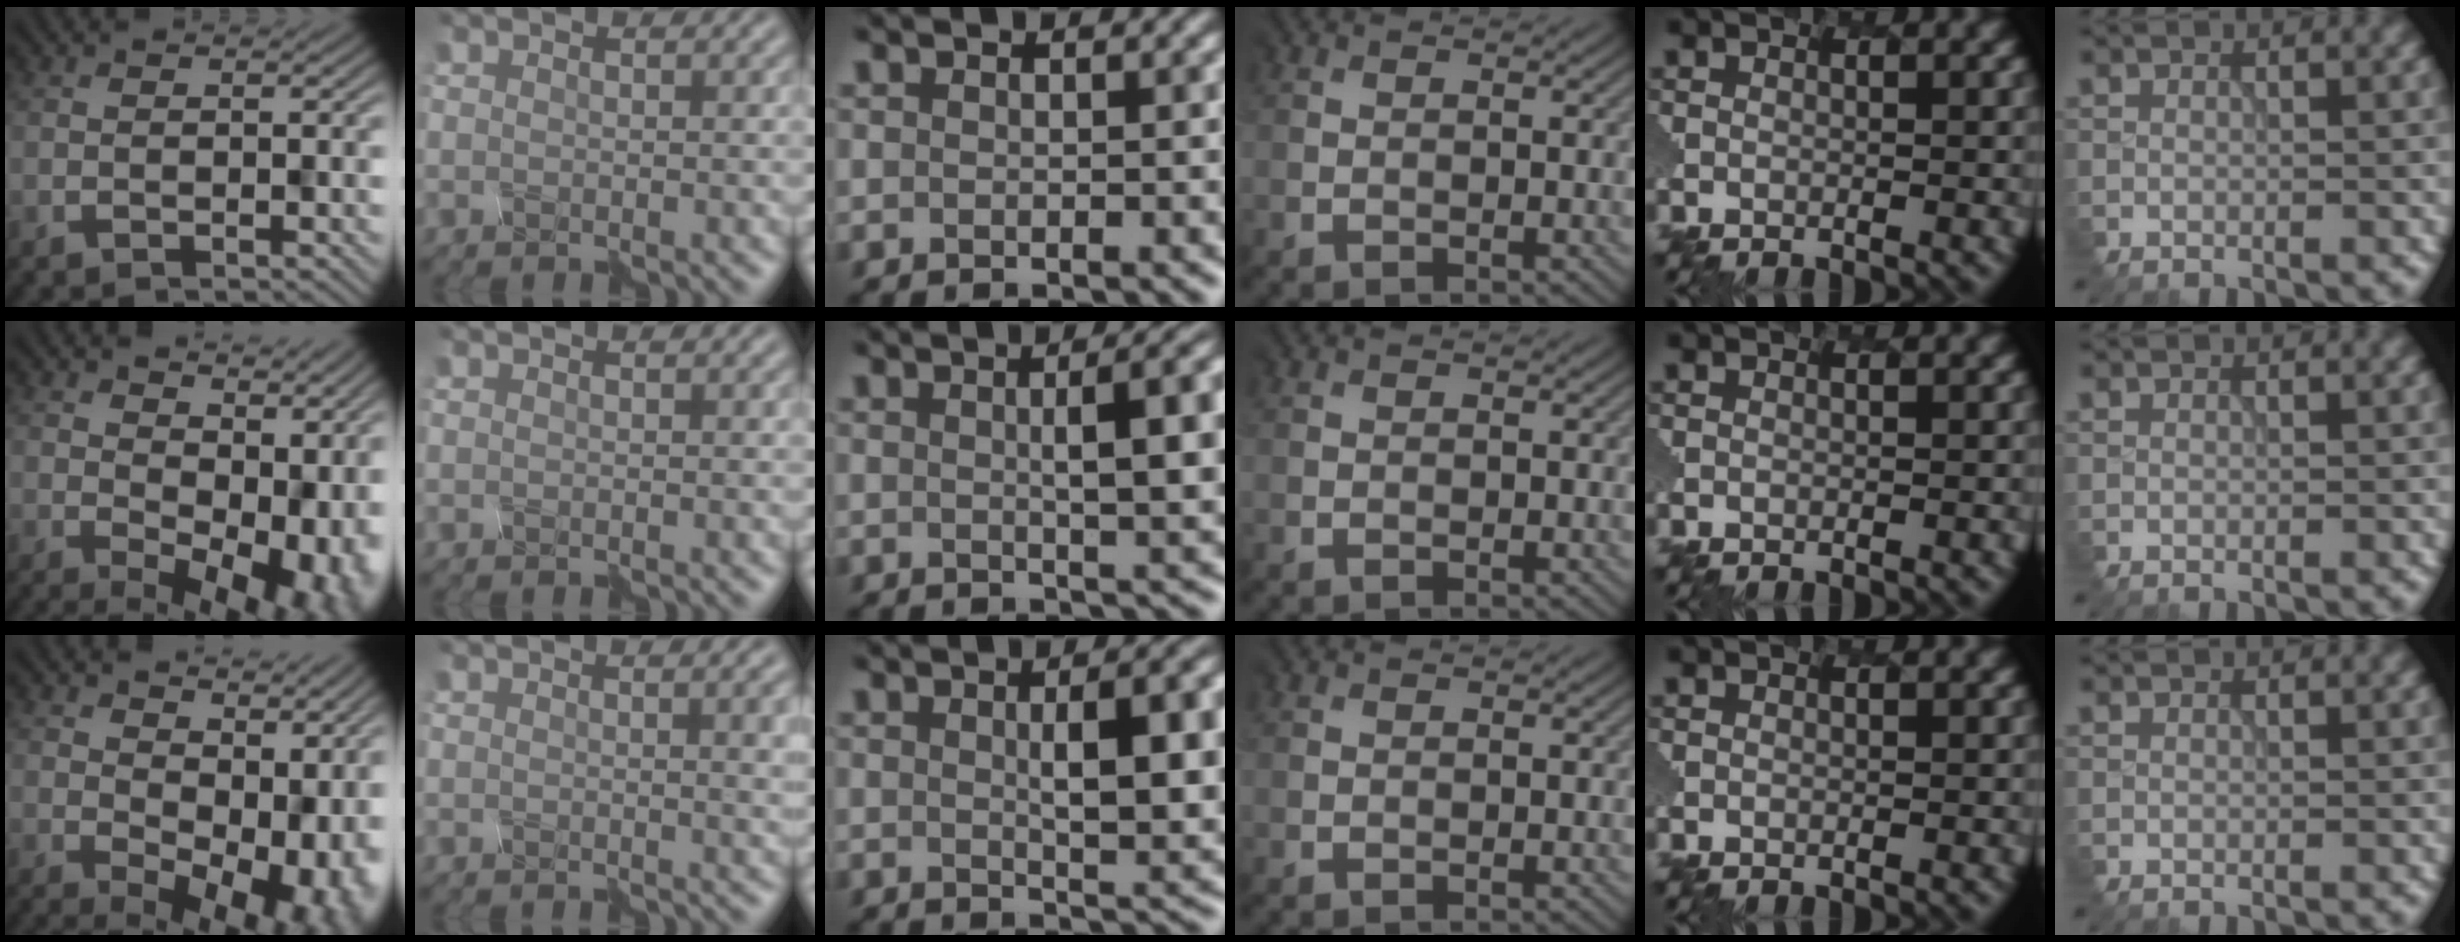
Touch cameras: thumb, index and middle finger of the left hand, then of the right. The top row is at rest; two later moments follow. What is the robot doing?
{"motion": "disassemble", "object": "spray bottle"}